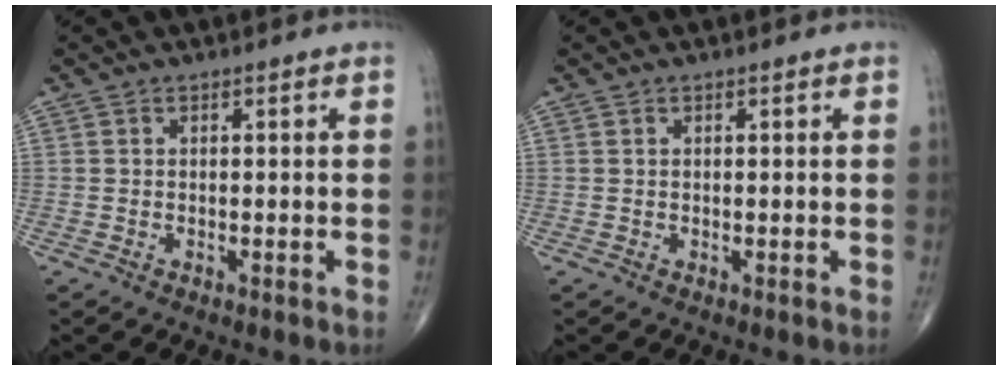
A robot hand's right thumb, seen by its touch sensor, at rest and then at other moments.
{"total": 0.0}